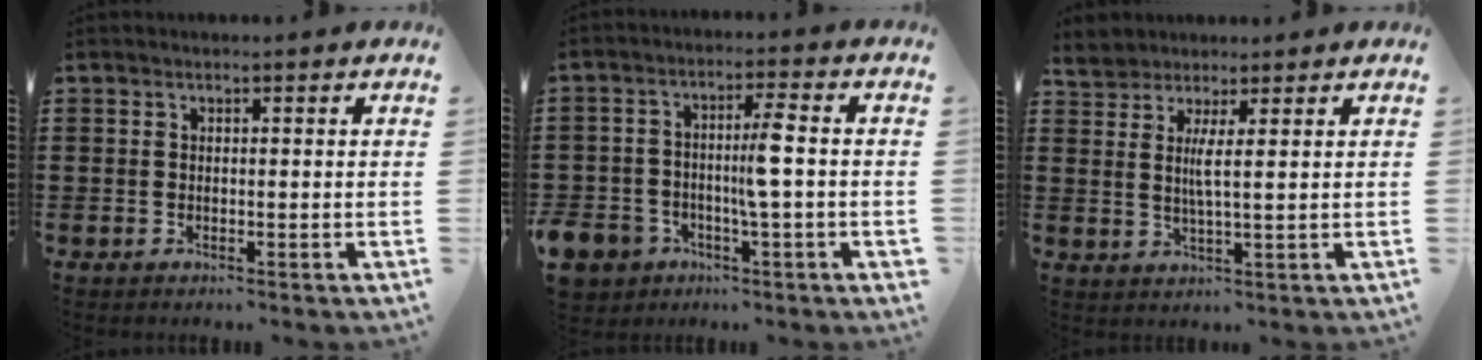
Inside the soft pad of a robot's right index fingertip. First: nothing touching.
{"total": 6.9, "force": [-2.0, 3.1, 5.8], "torque": [-0.136, -0.003, -0.046]}
{"total": 3.4, "force": [2.3, 0.4, 2.5], "torque": [-0.058, 0.003, 0.042]}